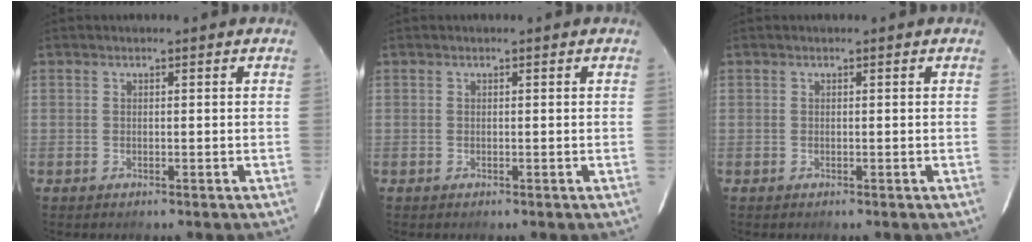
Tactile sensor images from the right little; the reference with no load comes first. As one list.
[{"total": 0.0}, {"total": 0.0}]